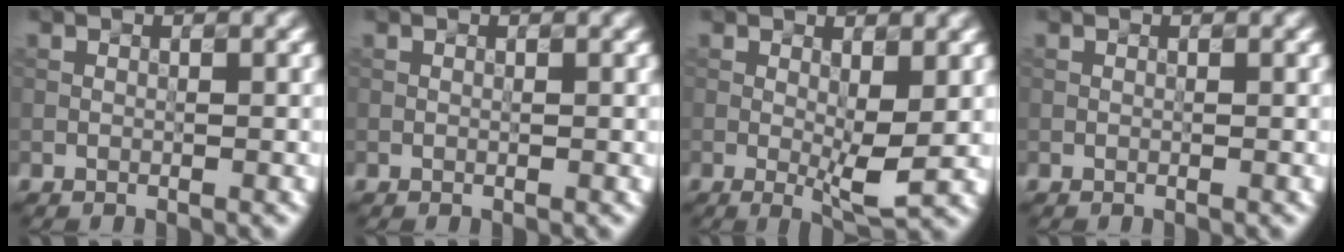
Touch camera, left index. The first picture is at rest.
{"total": 0.0}
{"total": 3.7, "force": [0.1, 0.7, 3.6], "torque": [-0.063, -0.010, 0.008]}
{"total": 0.0}